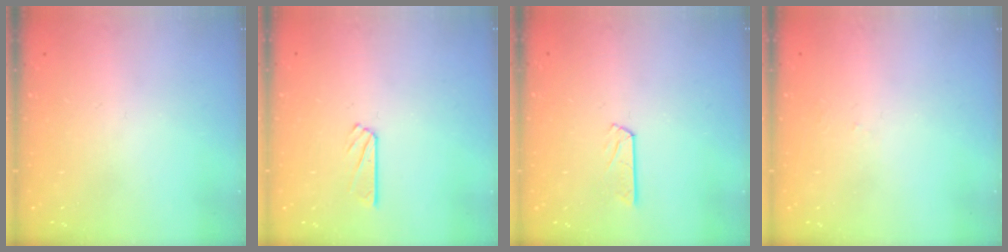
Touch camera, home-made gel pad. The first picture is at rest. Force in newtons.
{"total": 3.7, "press": 3.7, "slide": 0.3}
{"total": 4.6, "press": 4.6, "slide": 0.3}
{"total": 2.7, "press": 2.7, "slide": 0.4}